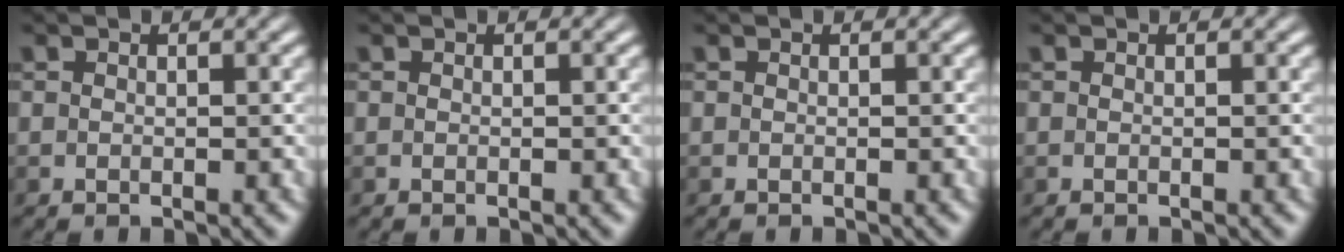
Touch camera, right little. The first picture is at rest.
{"total": 0.0}
{"total": 0.0}
{"total": 0.0}